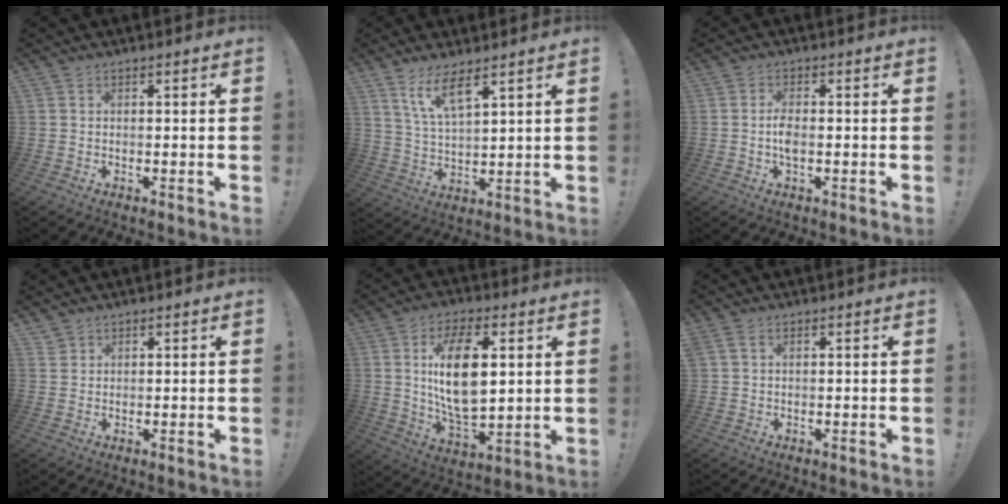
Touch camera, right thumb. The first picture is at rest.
{"total": 8.9, "force": [6.1, 2.2, 6.1], "torque": [-0.122, -0.027, 0.111]}
{"total": 4.0, "force": [-0.5, 1.9, 3.5], "torque": [-0.073, -0.001, -0.013]}
{"total": 1.9, "force": [1.6, 1.0, 0.2], "torque": [-0.002, -0.009, 0.031]}
{"total": 16.9, "force": [3.8, 8.7, 14.0], "torque": [-0.255, -0.011, 0.056]}
{"total": 2.3, "force": [1.2, 1.4, 1.5], "torque": [-0.034, 0.006, 0.024]}